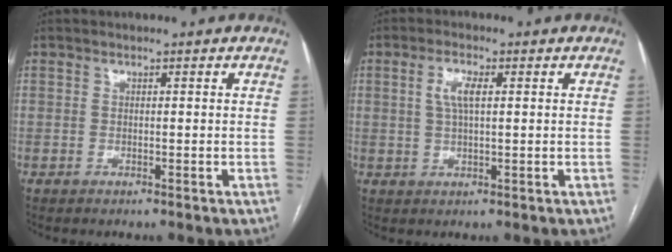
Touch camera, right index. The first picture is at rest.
{"total": 3.8, "force": [1.0, 1.1, 3.5], "torque": [-0.074, 0.006, 0.020]}